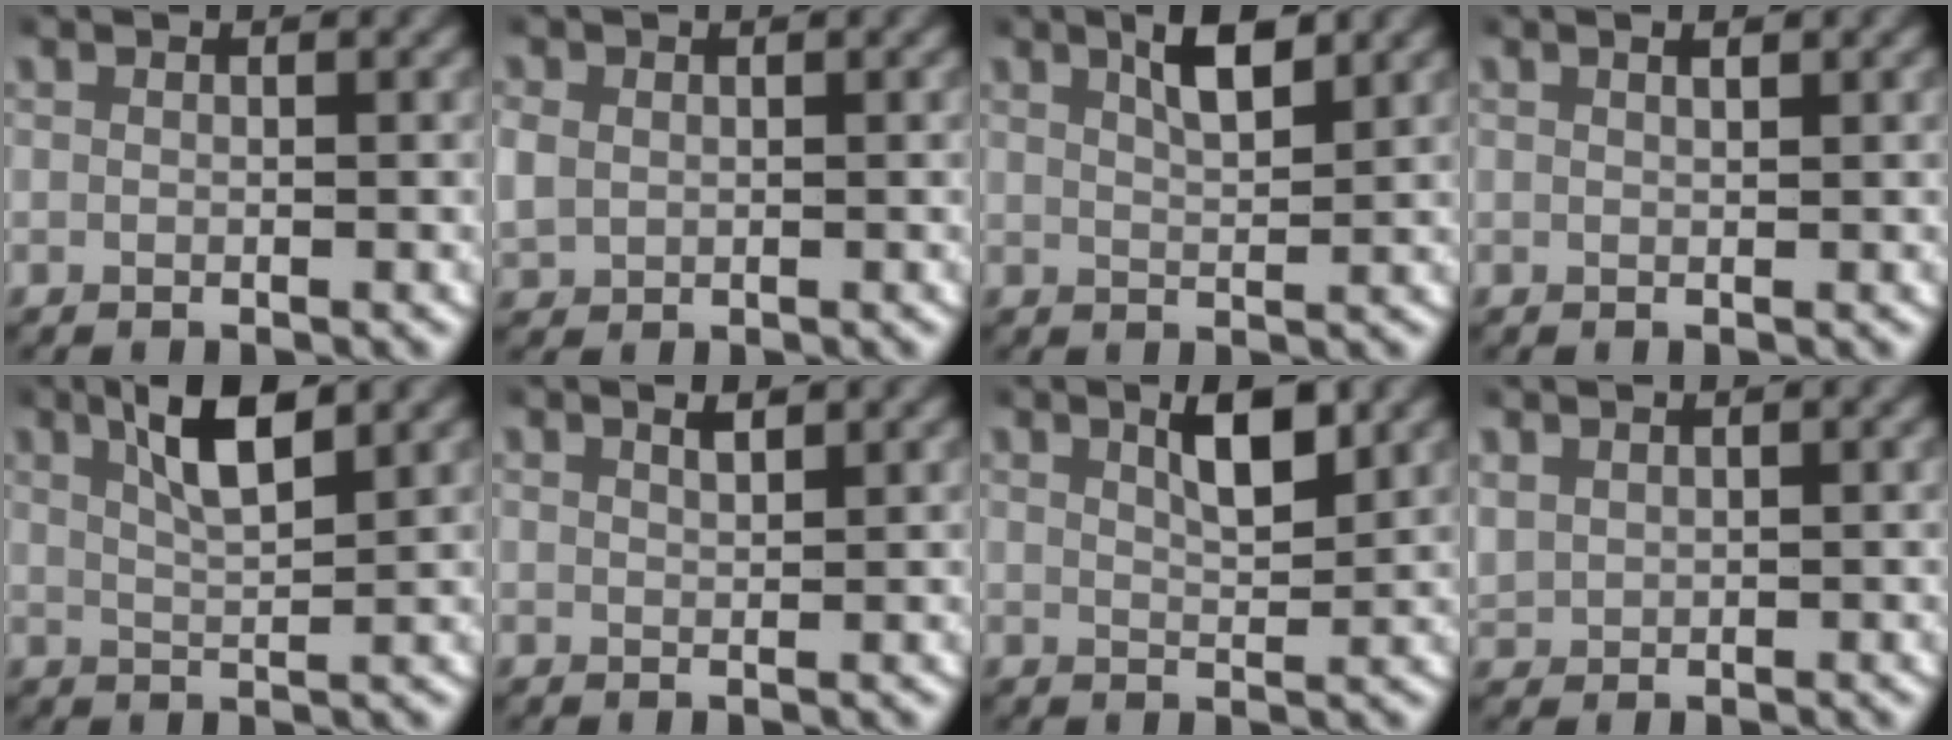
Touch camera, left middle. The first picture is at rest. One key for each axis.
{"total": 2.6, "fx": 0.3, "fy": 2.4, "fz": 1.2, "tx": -0.043, "ty": -0.004, "tz": 0.011}
{"total": 3.5, "fx": 2.2, "fy": 0.9, "fz": 2.6, "tx": -0.042, "ty": 0.002, "tz": 0.037}
{"total": 0.7, "fx": 0.5, "fy": 0.1, "fz": 0.5, "tx": -0.005, "ty": 0.002, "tz": 0.008}
{"total": 4.7, "fx": 2.6, "fy": 1.1, "fz": 3.8, "tx": -0.075, "ty": 0.004, "tz": 0.043}
{"total": 1.2, "fx": 1.0, "fy": 0.1, "fz": 0.8, "tx": -0.011, "ty": -0.002, "tz": 0.018}
{"total": 3.5, "fx": 1.9, "fy": 1.0, "fz": 2.7, "tx": -0.044, "ty": -0.003, "tz": 0.036}
{"total": 2.1, "fx": 1.1, "fy": 1.6, "fz": 0.7, "tx": -0.027, "ty": 0.003, "tz": 0.026}